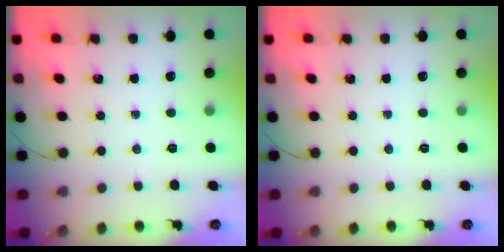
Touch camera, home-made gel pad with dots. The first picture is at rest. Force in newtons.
{"total": 0.0}